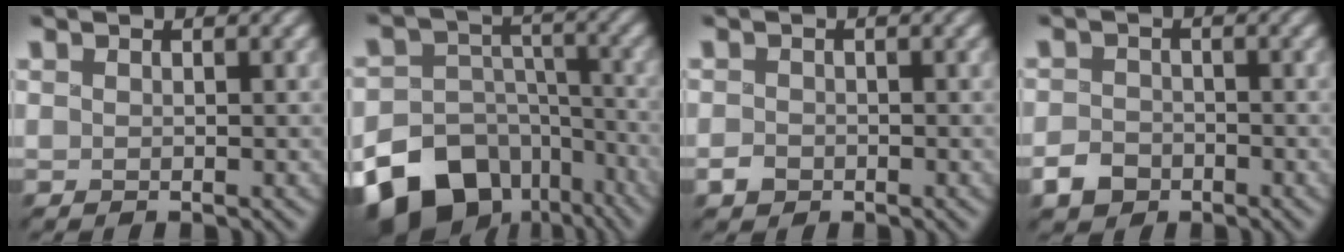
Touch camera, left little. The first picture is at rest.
{"total": 17.3, "force": [-11.0, 11.8, 6.1], "torque": [-0.119, -0.049, -0.183]}
{"total": 1.3, "force": [-0.8, 0.9, 0.3], "torque": [-0.002, -0.005, -0.019]}
{"total": 2.6, "force": [-1.8, 1.8, 0.7], "torque": [-0.005, -0.004, -0.041]}